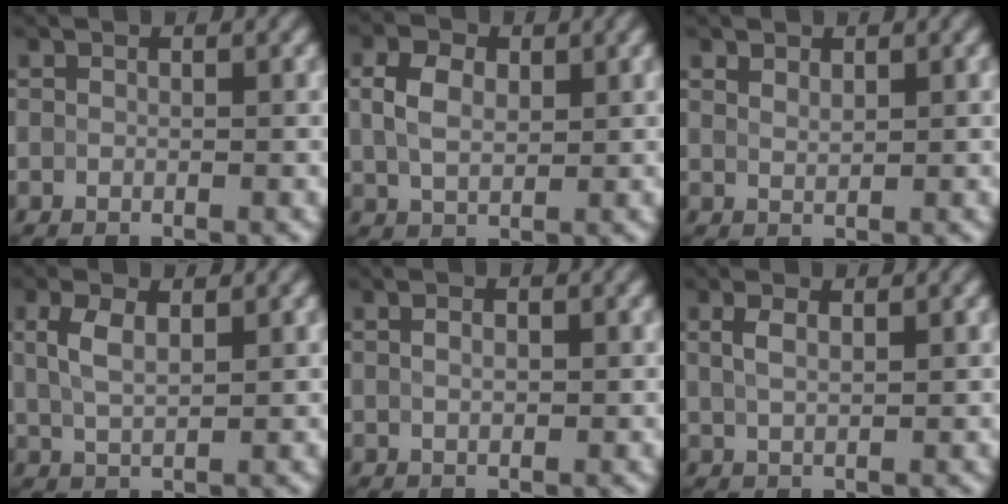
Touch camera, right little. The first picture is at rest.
{"total": 3.5, "force": [1.1, 2.2, 2.5], "torque": [-0.059, 0.012, 0.021]}
{"total": 1.1, "force": [1.0, 0.3, 0.3], "torque": [-0.009, 0.004, 0.024]}
{"total": 2.9, "force": [1.3, 1.1, 2.3], "torque": [-0.057, 0.009, 0.031]}
{"total": 1.0, "force": [0.4, 0.4, 0.8], "torque": [-0.012, 0.004, 0.008]}
{"total": 1.7, "force": [1.0, 0.4, 1.3], "torque": [-0.034, 0.009, 0.025]}